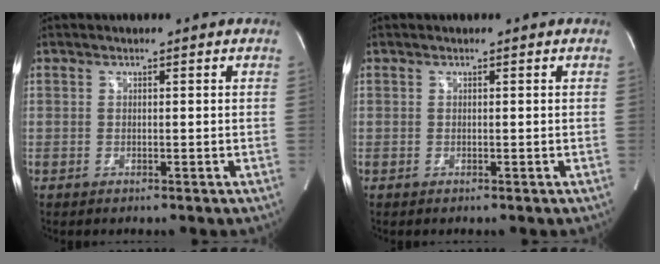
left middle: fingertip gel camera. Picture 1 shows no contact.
{"total": 0.0}